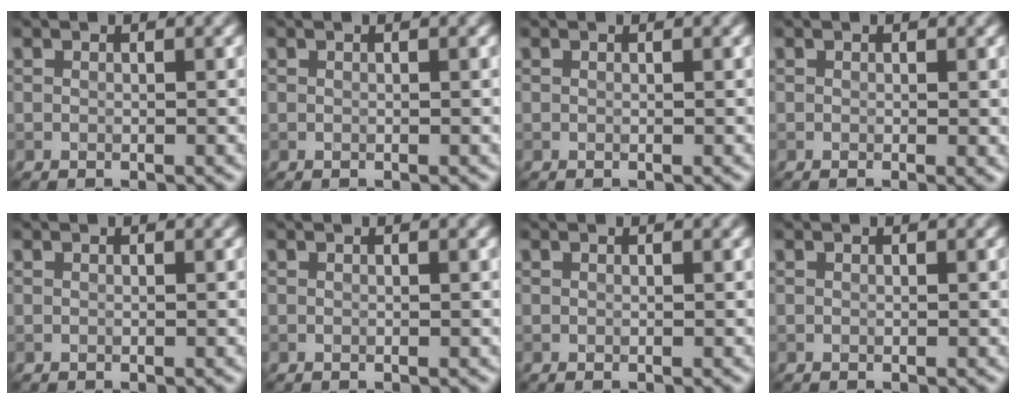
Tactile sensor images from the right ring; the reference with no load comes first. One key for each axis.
{"total": 0.0}
{"total": 0.0}
{"total": 0.9, "fx": -0.1, "fy": 0.1, "fz": 0.9, "tx": -0.008, "ty": -0.006, "tz": -0.002}
{"total": 0.0}
{"total": 0.0}
{"total": 0.0}
{"total": 0.0}